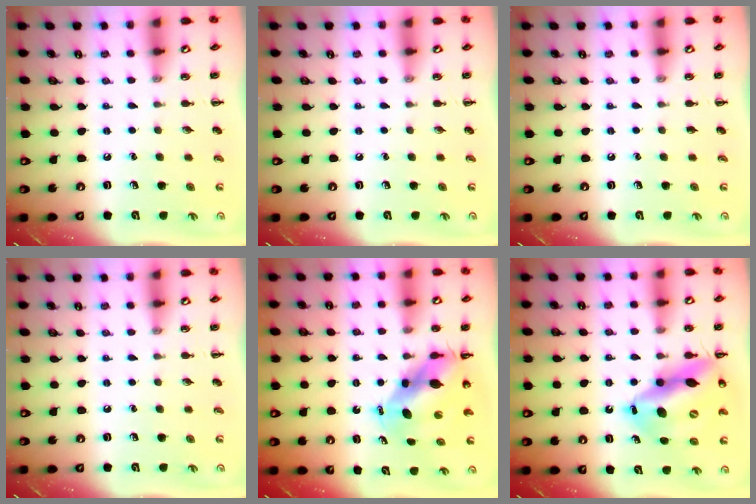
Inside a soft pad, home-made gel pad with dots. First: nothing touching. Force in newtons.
{"total": 0.0}
{"total": 0.0}
{"total": 0.0}
{"total": 9.6, "press": 9.2, "slide": 2.9}
{"total": 17.5, "press": 16.7, "slide": 5.3}